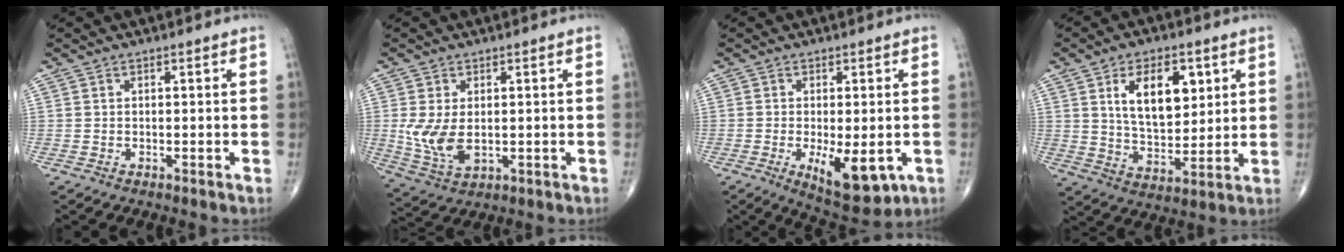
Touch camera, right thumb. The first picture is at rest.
{"total": 8.1, "force": [0.0, 4.7, 6.5], "torque": [-0.134, -0.011, 0.011]}
{"total": 10.2, "force": [-2.9, 4.2, 8.8], "torque": [-0.124, -0.016, -0.033]}
{"total": 13.4, "force": [4.6, 7.4, 10.2], "torque": [-0.133, -0.024, 0.089]}